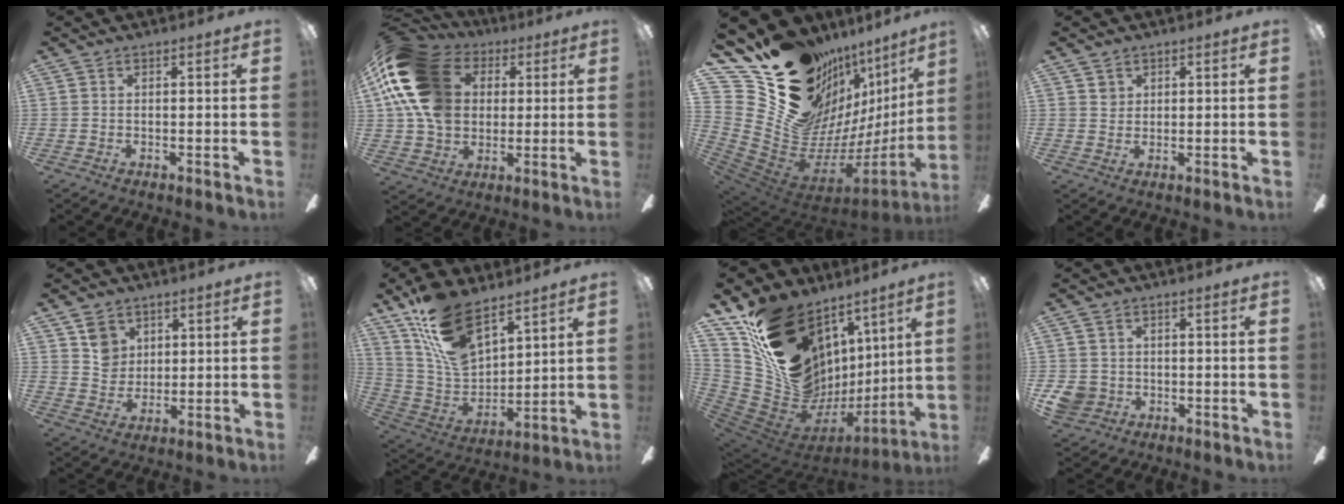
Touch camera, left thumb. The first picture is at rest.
{"total": 20.7, "force": [5.0, 15.8, 12.5], "torque": [-0.245, 0.002, 0.097]}
{"total": 25.7, "force": [15.8, 15.8, 12.6], "torque": [-0.190, -0.157, 0.349]}
{"total": 2.0, "force": [1.2, 1.6, 0.2], "torque": [0.010, -0.005, 0.019]}
{"total": 6.8, "force": [3.7, 5.4, 1.8], "torque": [-0.025, -0.004, 0.065]}
{"total": 18.2, "force": [12.1, 9.0, 10.1], "torque": [-0.195, -0.067, 0.224]}
{"total": 22.5, "force": [9.8, 16.4, 12.0], "torque": [-0.176, -0.090, 0.232]}
{"total": 5.7, "force": [-1.2, 5.2, 2.0], "torque": [-0.052, 0.012, -0.021]}